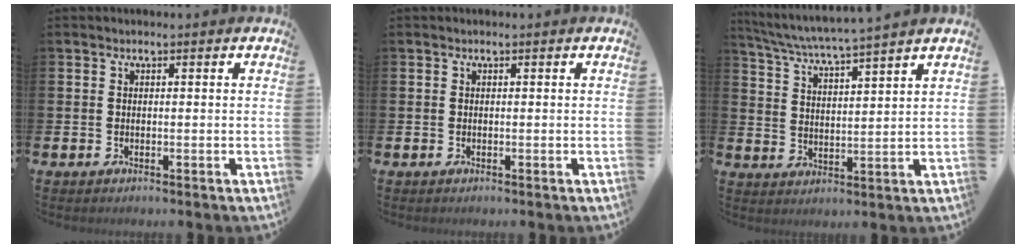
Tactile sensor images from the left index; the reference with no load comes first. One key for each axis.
{"total": 0.0}
{"total": 5.0, "fx": 4.8, "fy": -0.7, "fz": 1.3, "tx": -0.045, "ty": -0.037, "tz": 0.080}